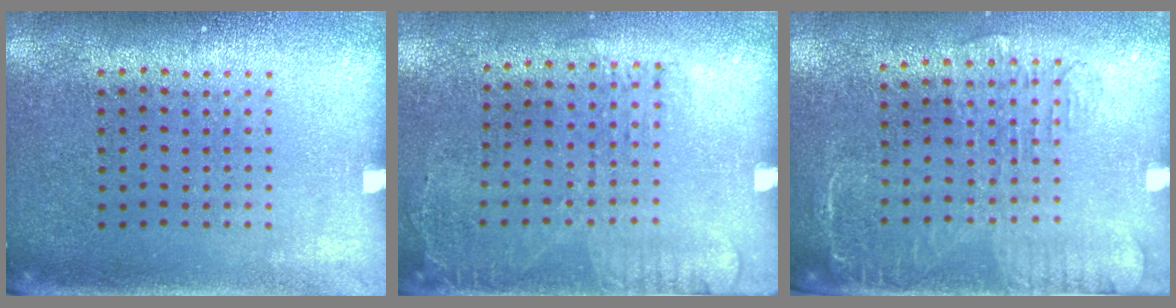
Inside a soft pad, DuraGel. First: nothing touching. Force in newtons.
{"total": 1.7, "press": 1.2, "slide": 1.2}
{"total": 1.9, "press": 1.6, "slide": 1.0}